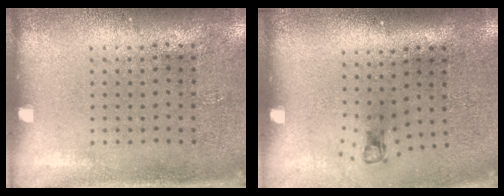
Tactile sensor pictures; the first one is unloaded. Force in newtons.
{"total": 0.8, "press": 0.4, "slide": 0.7}